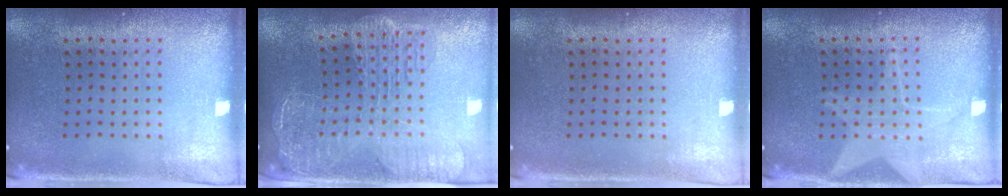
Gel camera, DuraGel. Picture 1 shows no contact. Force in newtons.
{"total": 2.8, "press": 2.4, "slide": 1.6}
{"total": 0.0}
{"total": 2.3, "press": 2.3, "slide": 0.3}